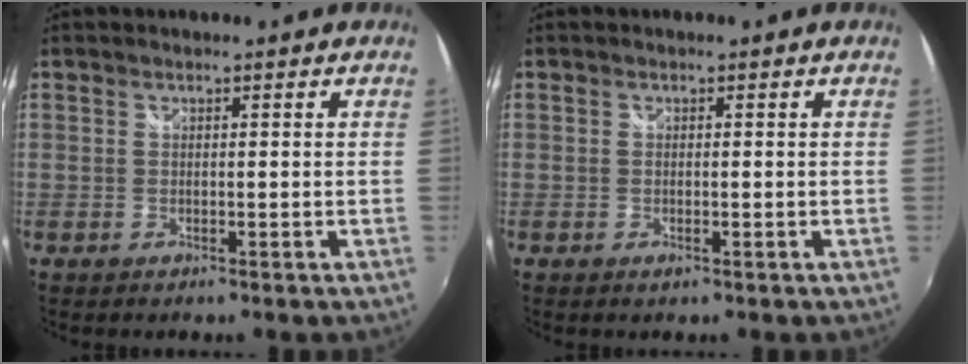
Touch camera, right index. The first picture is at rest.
{"total": 0.6, "force": [-0.3, 0.2, 0.5], "torque": [-0.012, -0.001, -0.005]}